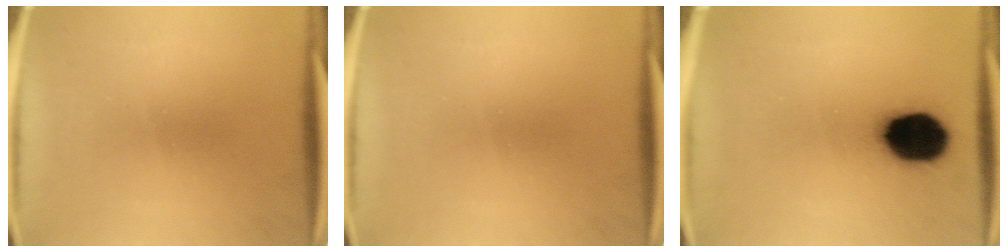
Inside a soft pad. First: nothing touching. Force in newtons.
{"total": 0.0}
{"total": 15.1}